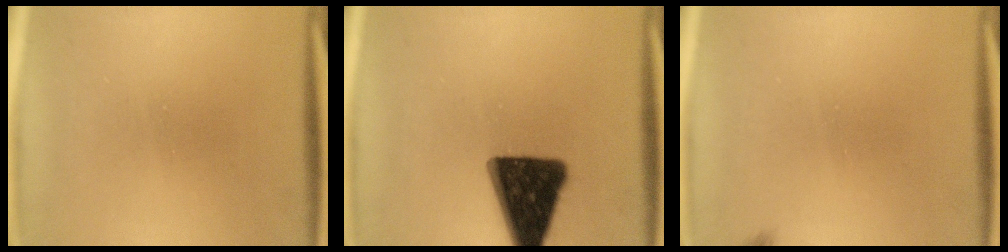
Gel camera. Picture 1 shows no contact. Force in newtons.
{"total": 15.9}
{"total": 0.9}